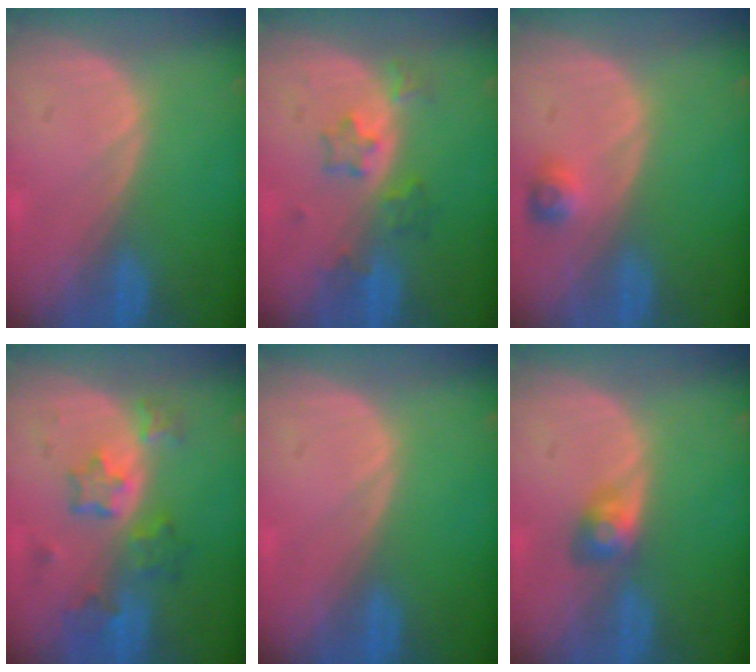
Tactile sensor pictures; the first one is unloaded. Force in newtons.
{"total": 4.5, "press": 4.2, "slide": 1.5}
{"total": 2.4, "press": 2.2, "slide": 0.9}
{"total": 7.1, "press": 6.3, "slide": 3.3}
{"total": 0.0}
{"total": 2.9, "press": 2.7, "slide": 1.2}